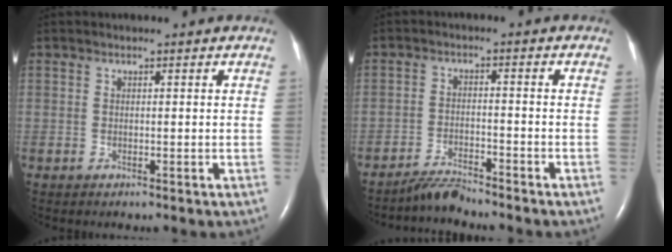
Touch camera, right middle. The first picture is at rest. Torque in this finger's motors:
{"motor_torque": [-0.10, -0.05, -0.05, -0.01]}